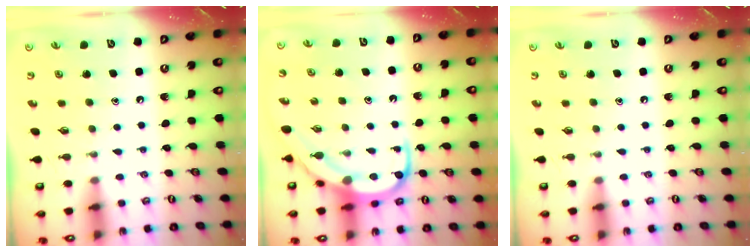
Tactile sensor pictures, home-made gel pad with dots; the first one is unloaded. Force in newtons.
{"total": 10.1, "press": 10.0, "slide": 1.2}
{"total": 0.0}